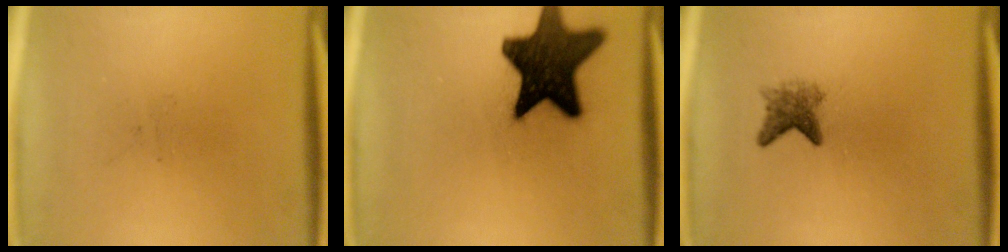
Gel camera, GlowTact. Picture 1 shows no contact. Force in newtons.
{"total": 17.1}
{"total": 2.9}